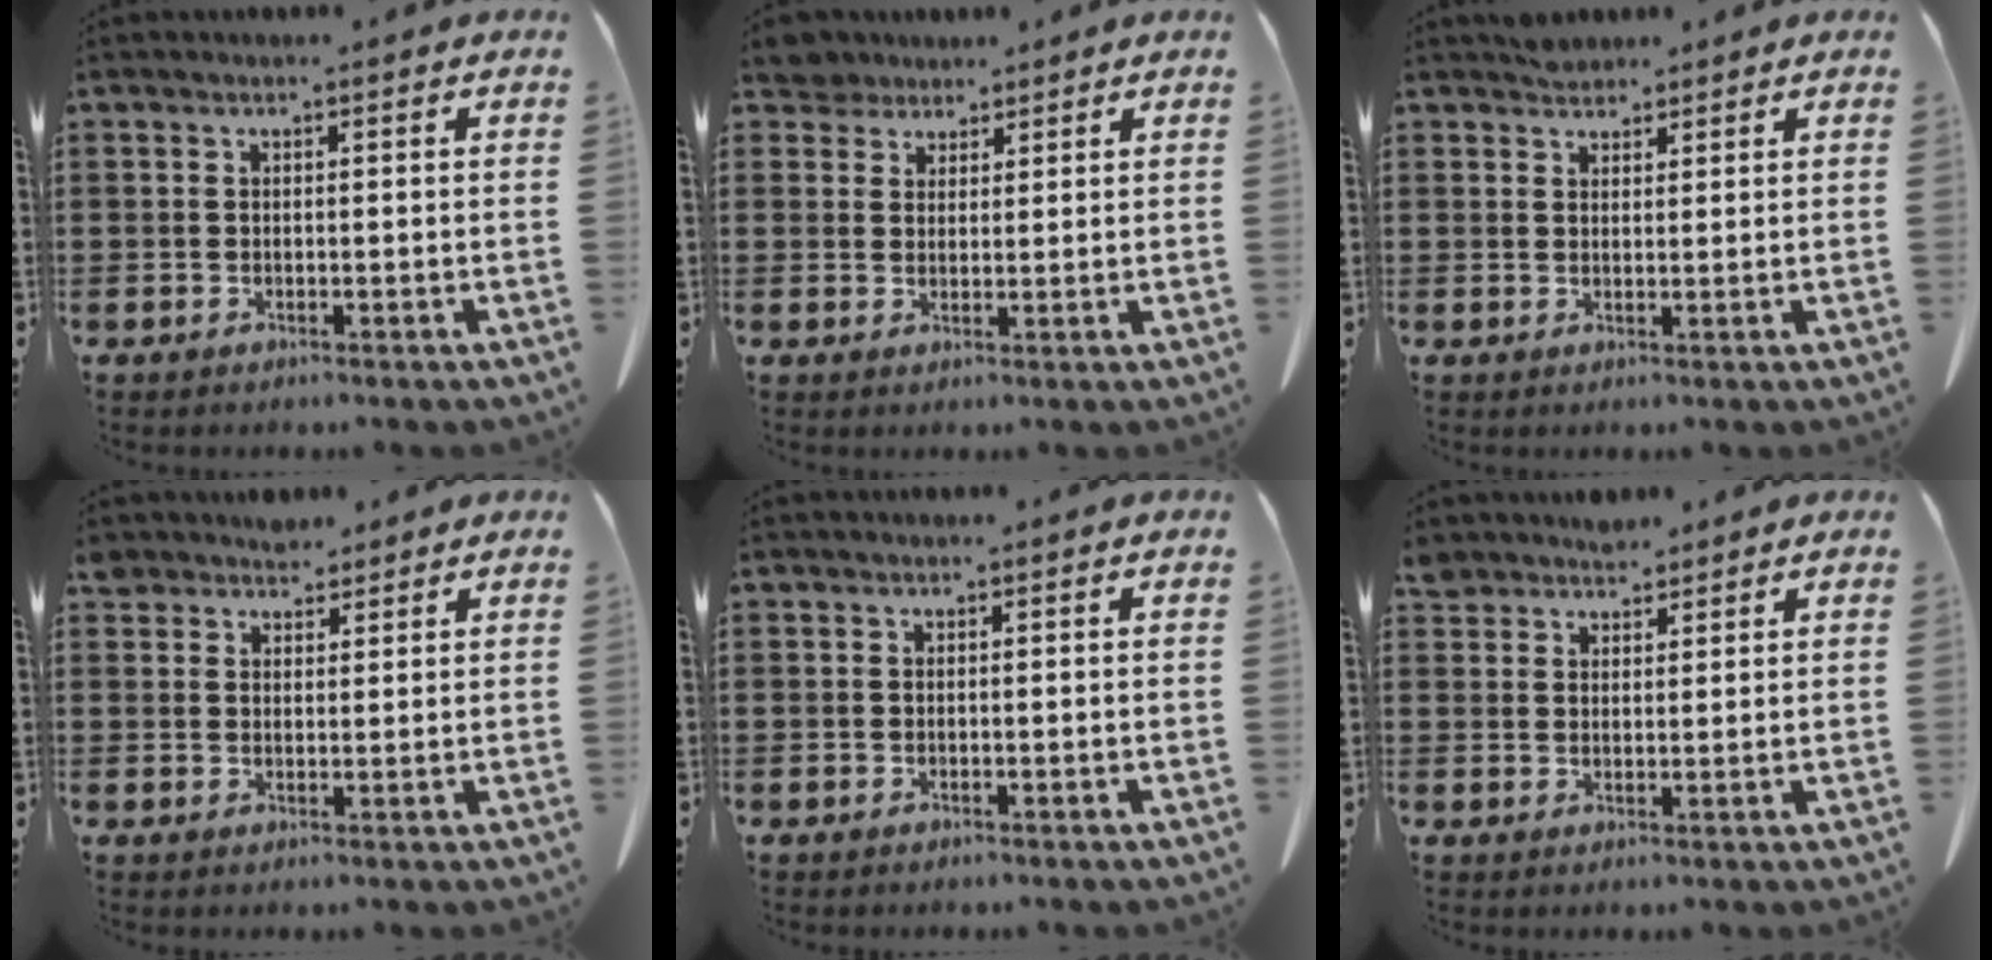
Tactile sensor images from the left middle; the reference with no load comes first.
{"total": 3.9, "force": [3.5, 1.7, 0.6], "torque": [-0.026, 0.000, 0.068]}
{"total": 2.0, "force": [1.8, 0.7, 0.2], "torque": [-0.010, 0.000, 0.036]}
{"total": 3.3, "force": [3.0, 1.4, 0.2], "torque": [-0.006, -0.002, 0.057]}
{"total": 0.0}
{"total": 3.1, "force": [3.0, 1.0, 0.2], "torque": [-0.013, -0.003, 0.059]}